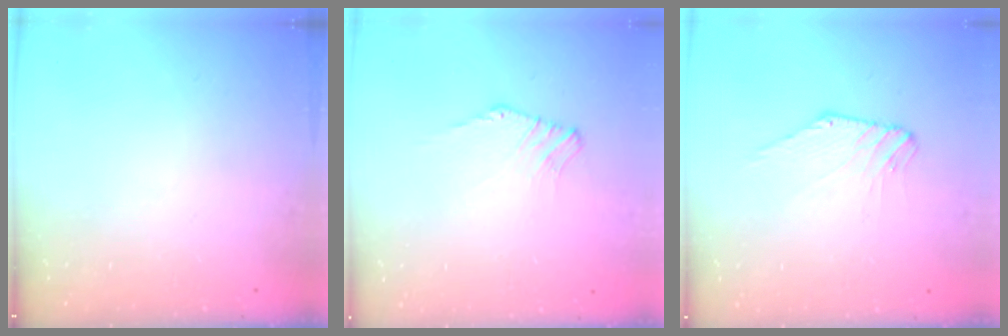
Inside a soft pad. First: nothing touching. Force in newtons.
{"total": 1.8, "press": 1.7, "slide": 0.5}
{"total": 1.7, "press": 1.7, "slide": 0.4}